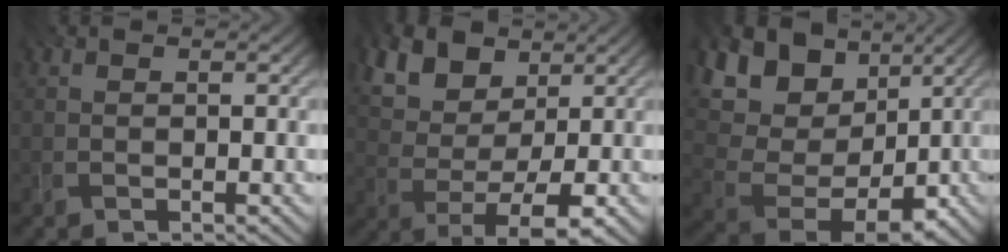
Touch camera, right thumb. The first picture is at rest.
{"total": 8.6, "force": [3.4, 4.7, 6.4], "torque": [-0.133, 0.006, 0.059]}
{"total": 14.9, "force": [5.7, 10.7, 8.7], "torque": [-0.205, 0.043, 0.110]}